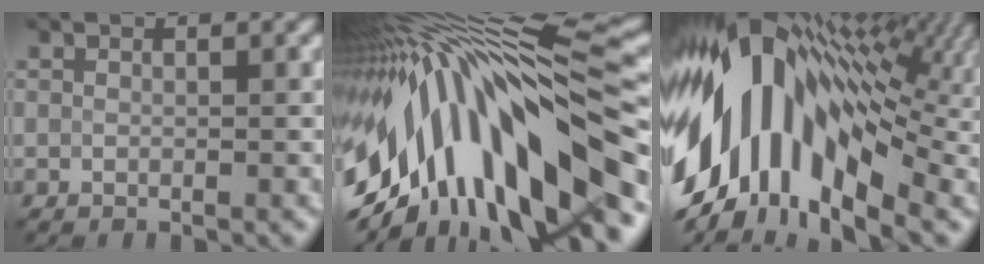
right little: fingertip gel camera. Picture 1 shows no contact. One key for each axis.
{"total": 16.5, "fx": -4.0, "fy": 6.8, "fz": 14.6, "tx": -0.256, "ty": 0.000, "tz": -0.059}
{"total": 17.0, "fx": 0.4, "fy": 10.1, "fz": 13.6, "tx": -0.261, "ty": 0.026, "tz": -0.006}